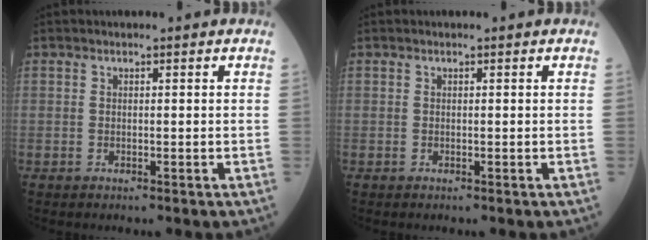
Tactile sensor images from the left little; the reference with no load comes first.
{"total": 0.0}